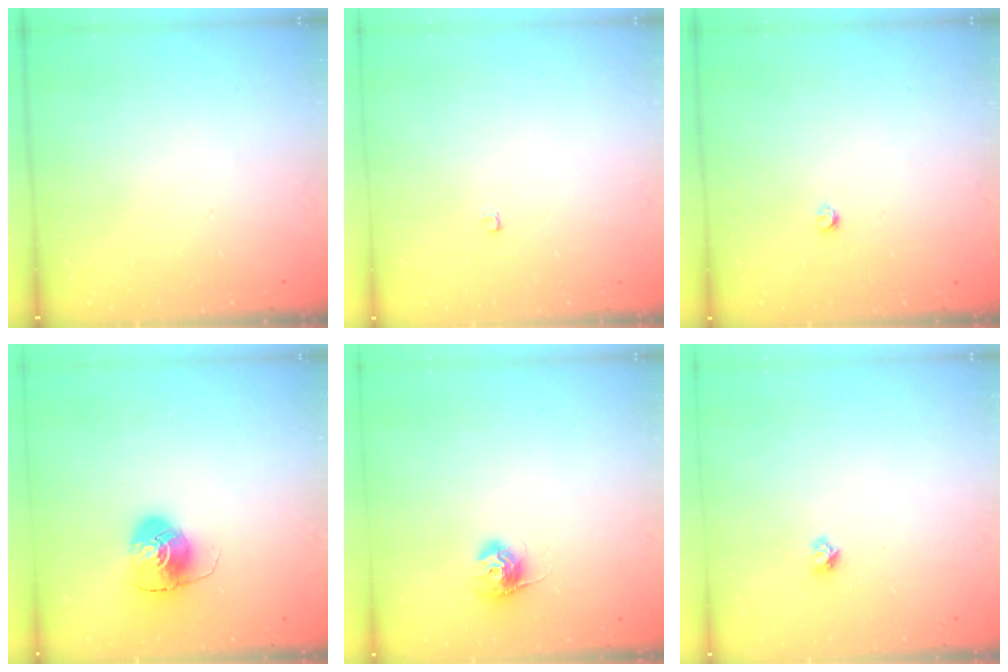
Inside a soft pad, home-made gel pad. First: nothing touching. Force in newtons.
{"total": 2.6, "press": 2.6, "slide": 0.3}
{"total": 2.9, "press": 2.8, "slide": 0.5}
{"total": 8.5, "press": 8.5, "slide": 0.1}
{"total": 10.6, "press": 10.6, "slide": 0.7}
{"total": 3.7, "press": 3.7, "slide": 0.5}